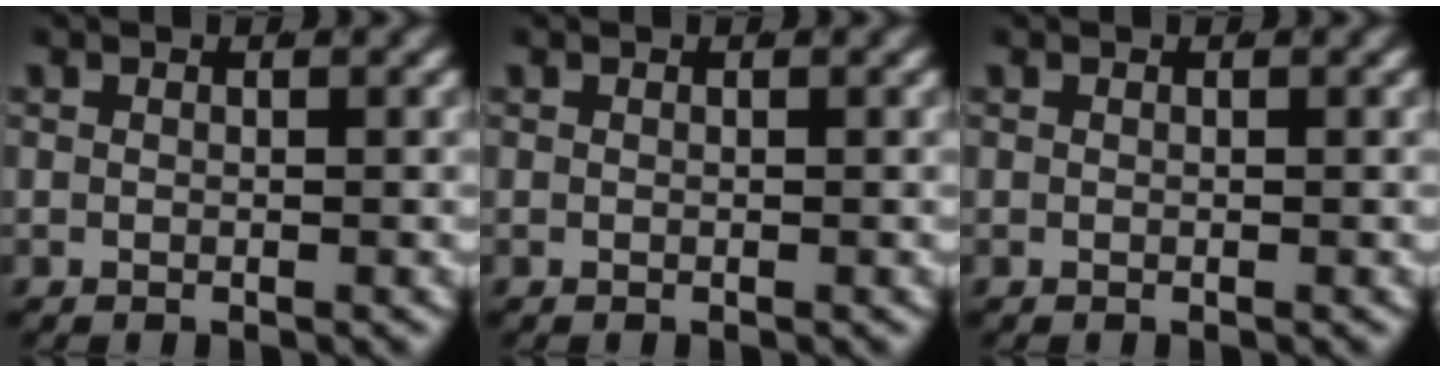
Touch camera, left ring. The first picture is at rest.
{"total": 0.0}
{"total": 0.0}